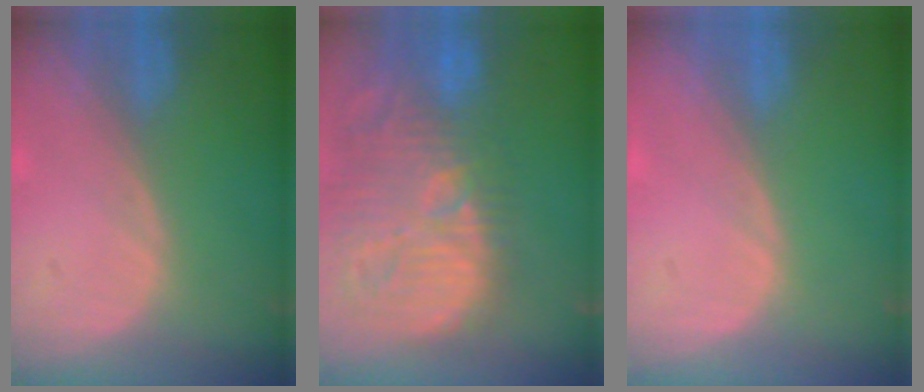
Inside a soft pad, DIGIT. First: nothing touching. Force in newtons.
{"total": 15.1, "press": 13.2, "slide": 7.4}
{"total": 0.0}